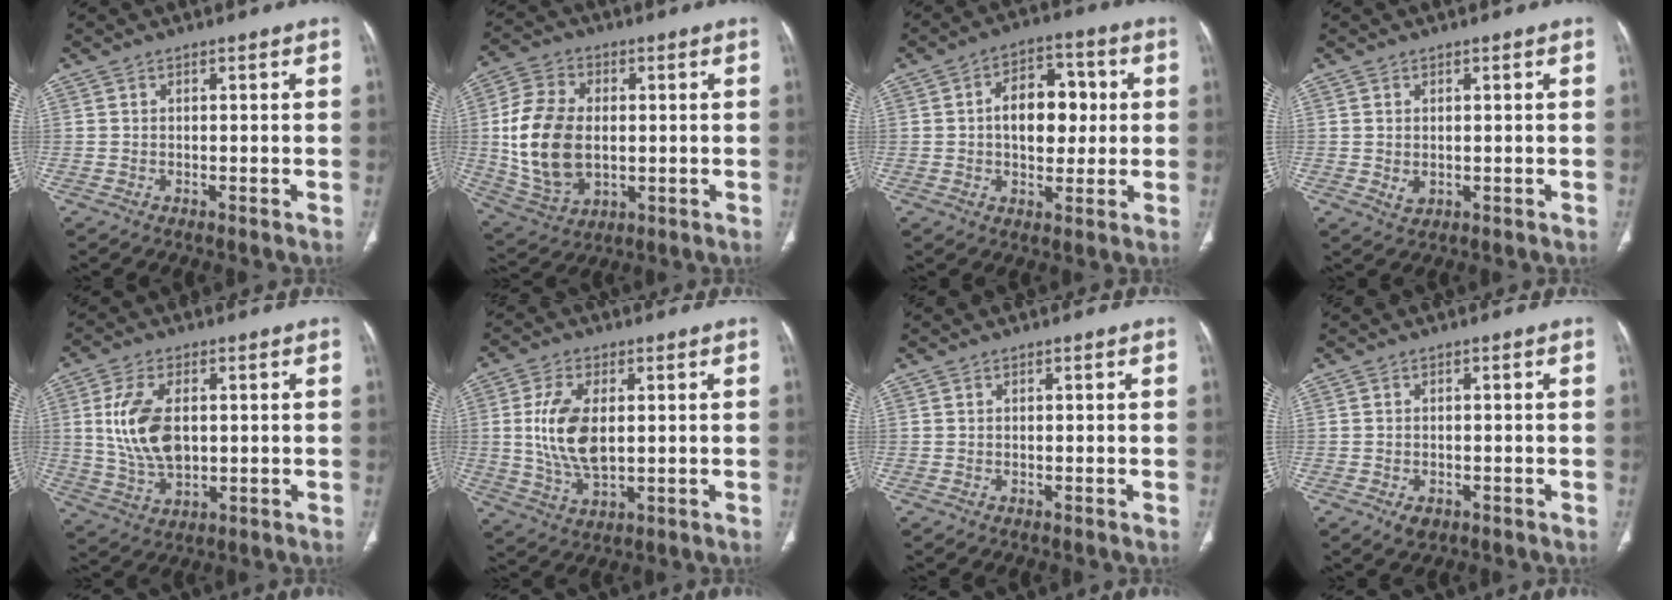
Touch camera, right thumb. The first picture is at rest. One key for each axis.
{"total": 16.4, "fx": 0.2, "fy": 10.9, "fz": 12.3, "tx": -0.234, "ty": -0.002, "tz": 0.016}
{"total": 11.6, "fx": 1.1, "fy": 7.4, "fz": 8.9, "tx": -0.097, "ty": 0.018, "tz": 0.015}
{"total": 2.0, "fx": 0.0, "fy": 1.5, "fz": 1.4, "tx": -0.023, "ty": -0.005, "tz": 0.008}
{"total": 11.8, "fx": 1.5, "fy": 6.8, "fz": 9.6, "tx": -0.189, "ty": -0.008, "tz": 0.037}
{"total": 11.4, "fx": 1.2, "fy": 6.0, "fz": 9.6, "tx": -0.192, "ty": -0.009, "tz": 0.031}
{"total": 0.0}
{"total": 2.5, "fx": -1.1, "fy": 1.7, "fz": 1.4, "tx": -0.017, "ty": 0.001, "tz": -0.010}